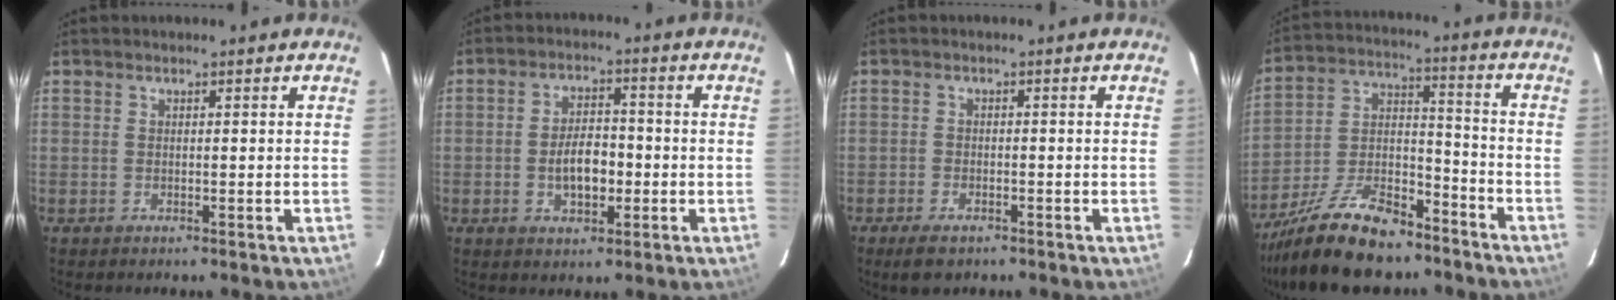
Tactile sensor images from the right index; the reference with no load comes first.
{"total": 6.7, "force": [-1.5, 3.6, 5.4], "torque": [-0.103, 0.010, -0.018]}
{"total": 4.4, "force": [-3.1, 2.2, 2.1], "torque": [-0.055, -0.012, -0.052]}
{"total": 19.0, "force": [-14.1, 8.1, 10.0], "torque": [-0.212, 0.003, -0.239]}